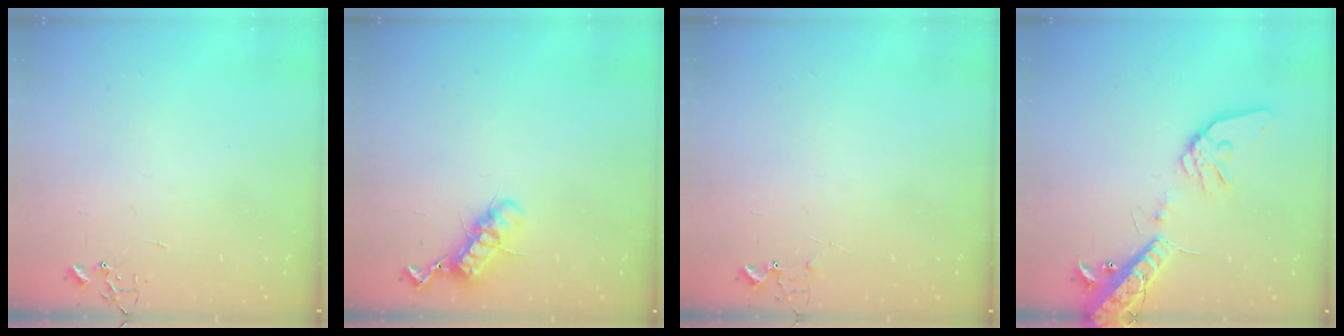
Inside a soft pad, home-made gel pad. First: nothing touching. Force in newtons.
{"total": 11.9, "press": 11.9, "slide": 0.8}
{"total": 5.4, "press": 5.4, "slide": 0.7}
{"total": 18.9, "press": 18.6, "slide": 3.4}